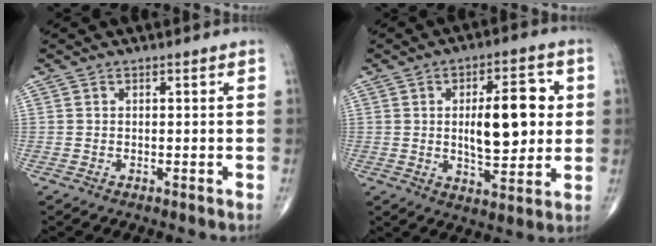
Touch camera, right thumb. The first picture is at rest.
{"total": 14.0, "force": [1.6, 5.9, 12.5], "torque": [-0.160, -0.006, 0.027]}